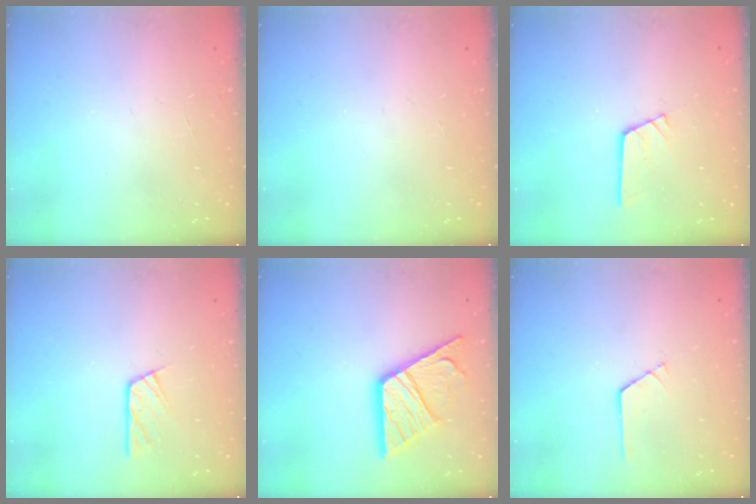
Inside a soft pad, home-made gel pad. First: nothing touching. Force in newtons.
{"total": 0.0}
{"total": 3.2, "press": 3.2, "slide": 0.1}
{"total": 6.1, "press": 6.1, "slide": 0.7}
{"total": 17.3, "press": 17.2, "slide": 1.7}
{"total": 0.7, "press": 0.6, "slide": 0.1}